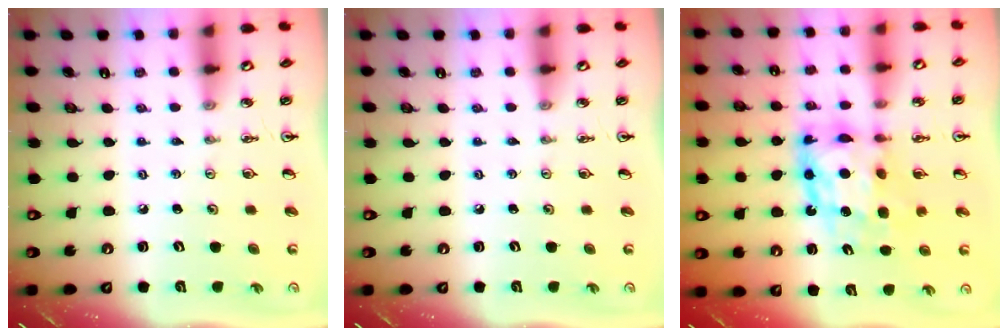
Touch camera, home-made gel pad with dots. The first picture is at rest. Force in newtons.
{"total": 0.0}
{"total": 11.3, "press": 11.3, "slide": 1.2}